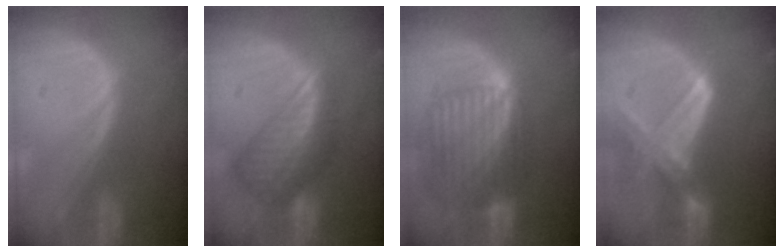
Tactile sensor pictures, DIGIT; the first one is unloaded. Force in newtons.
{"total": 8.8, "press": 7.7, "slide": 4.4}
{"total": 10.3, "press": 8.6, "slide": 5.6}
{"total": 8.0, "press": 7.0, "slide": 3.8}